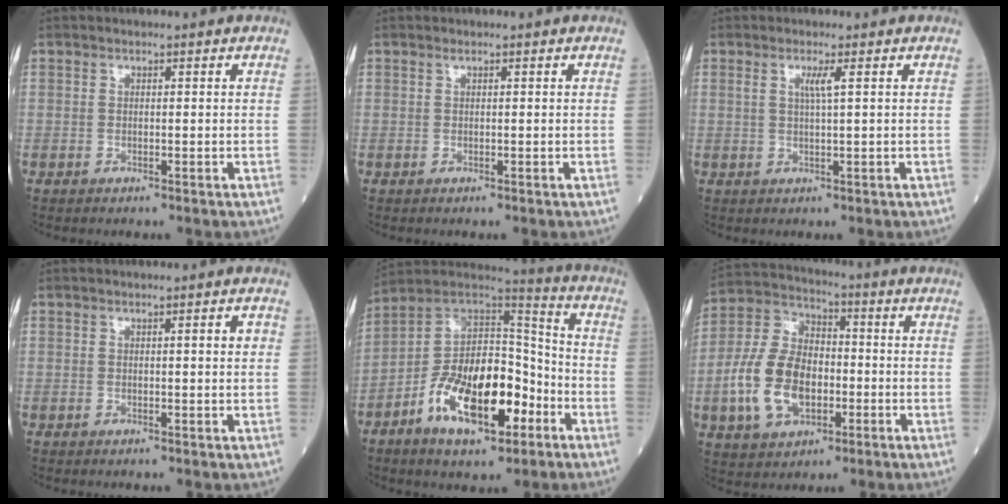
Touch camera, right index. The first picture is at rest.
{"total": 0.0}
{"total": 1.9, "force": [0.8, -0.4, 1.7], "torque": [-0.038, -0.001, 0.017]}
{"total": 1.5, "force": [0.4, 0.1, 1.5], "torque": [-0.023, 0.002, 0.005]}
{"total": 17.6, "force": [-7.3, 7.0, 14.4], "torque": [-0.262, 0.011, -0.121]}
{"total": 13.3, "force": [-3.2, 8.2, 10.0], "torque": [-0.231, 0.018, -0.055]}